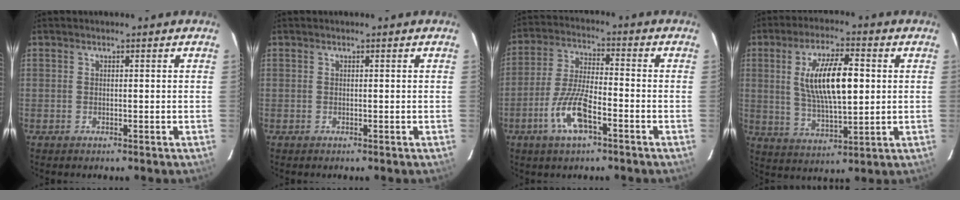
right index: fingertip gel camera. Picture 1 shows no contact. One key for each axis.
{"total": 0.0}
{"total": 9.9, "fx": -5.0, "fy": 2.8, "fz": 8.1, "tx": -0.171, "ty": -0.003, "tz": -0.096}
{"total": 13.5, "fx": 2.3, "fy": 4.6, "fz": 12.5, "tx": -0.229, "ty": 0.004, "tz": 0.046}